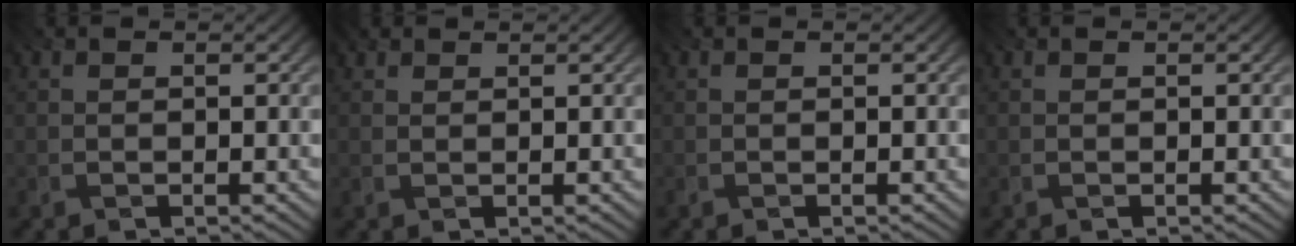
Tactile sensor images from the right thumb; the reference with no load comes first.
{"total": 1.4, "force": [1.2, 0.6, 0.6], "torque": [-0.014, 0.000, 0.018]}
{"total": 0.0}
{"total": 0.0}